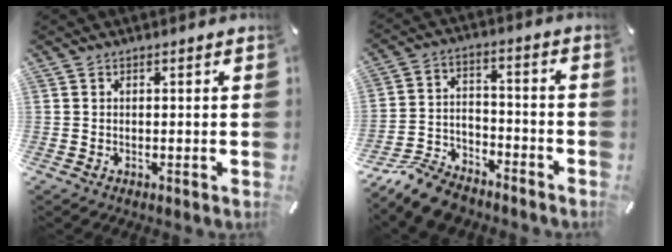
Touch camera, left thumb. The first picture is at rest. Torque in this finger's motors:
{"motor_torque": [-0.64, 0.83, 0.64, 0.80, 0.02]}